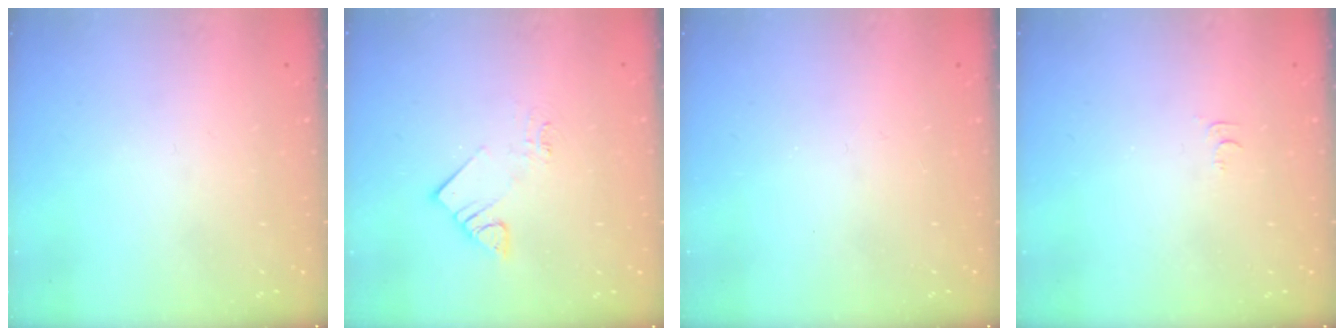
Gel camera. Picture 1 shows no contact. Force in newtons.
{"total": 4.6, "press": 4.6, "slide": 0.1}
{"total": 3.6, "press": 3.5, "slide": 0.4}
{"total": 3.1, "press": 3.1, "slide": 0.4}